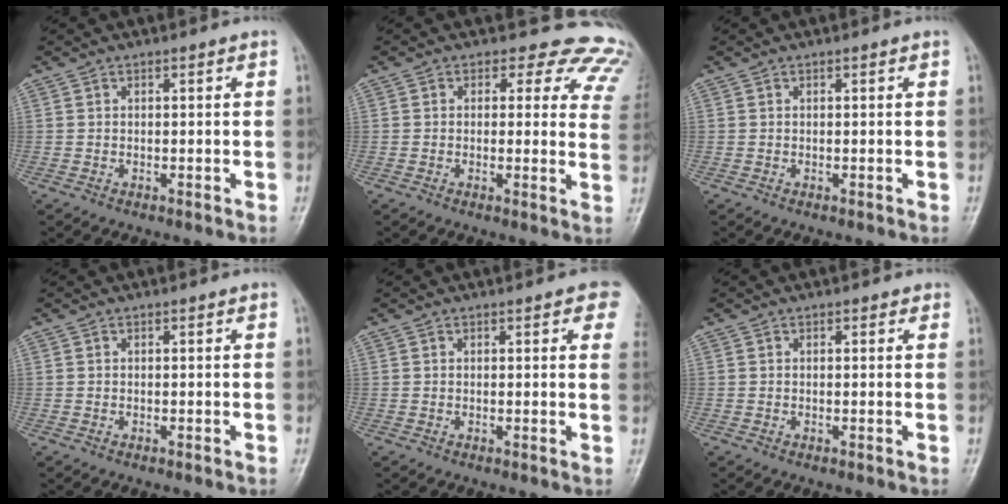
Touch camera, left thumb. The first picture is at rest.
{"total": 12.5, "force": [9.3, 7.0, 4.4], "torque": [0.014, -0.034, 0.069]}
{"total": 0.0}
{"total": 0.0}
{"total": 4.8, "force": [2.8, 1.9, 3.5], "torque": [-0.009, -0.002, 0.023]}
{"total": 0.7, "force": [0.4, 0.5, 0.3], "torque": [0.015, 0.000, 0.002]}